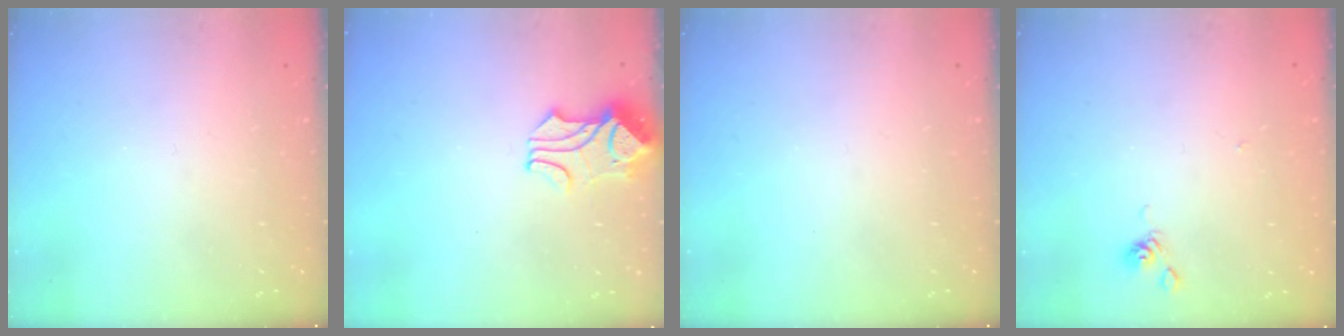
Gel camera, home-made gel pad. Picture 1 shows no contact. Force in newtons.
{"total": 1.6, "press": 1.2, "slide": 1.0}
{"total": 0.0}
{"total": 7.8, "press": 7.8, "slide": 0.2}